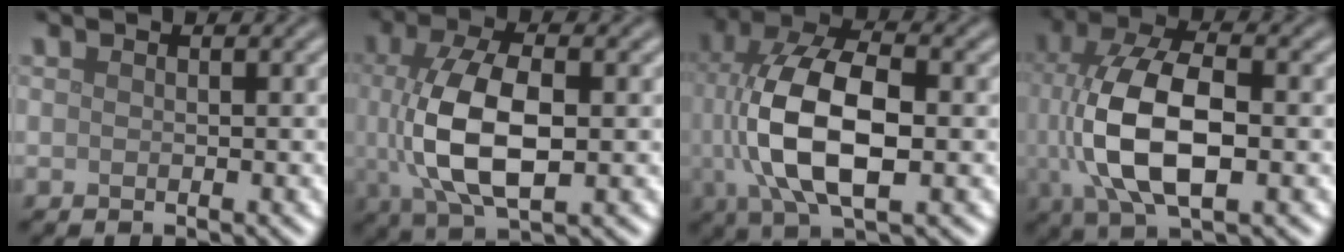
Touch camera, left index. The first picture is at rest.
{"total": 8.5, "force": [0.0, 4.0, 7.5], "torque": [-0.155, -0.001, 0.000]}
{"total": 10.6, "force": [-0.4, 4.8, 9.4], "torque": [-0.189, 0.005, -0.008]}
{"total": 10.0, "force": [-0.6, 4.7, 8.8], "torque": [-0.180, 0.003, -0.012]}